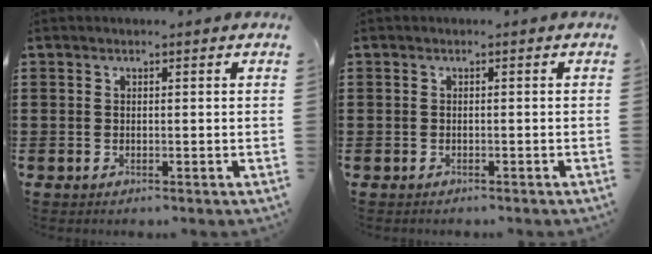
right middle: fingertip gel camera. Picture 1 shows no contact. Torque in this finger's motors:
{"motor_torque": [-1.44, 0.70, -0.82, -0.21]}